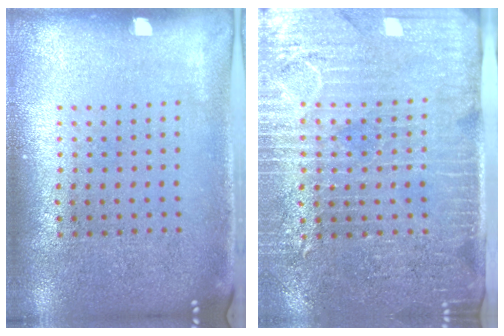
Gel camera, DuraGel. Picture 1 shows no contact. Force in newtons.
{"total": 3.6, "press": 3.3, "slide": 1.4}